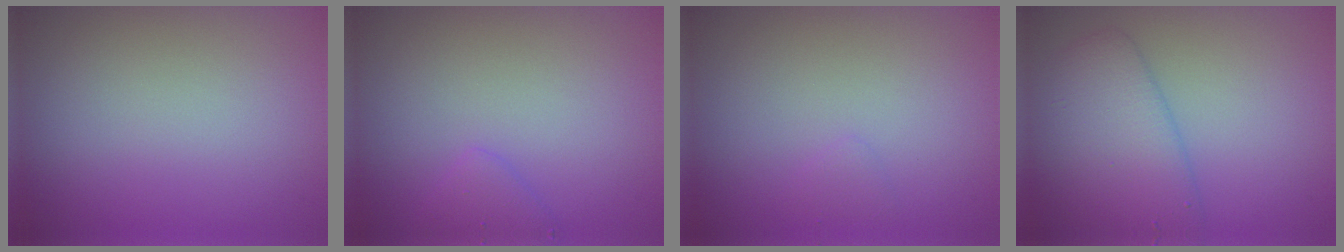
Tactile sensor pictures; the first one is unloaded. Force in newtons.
{"total": 1.5, "press": 1.5, "slide": 0.0}
{"total": 0.6, "press": 0.6, "slide": 0.1}
{"total": 5.0, "press": 5.0, "slide": 0.1}